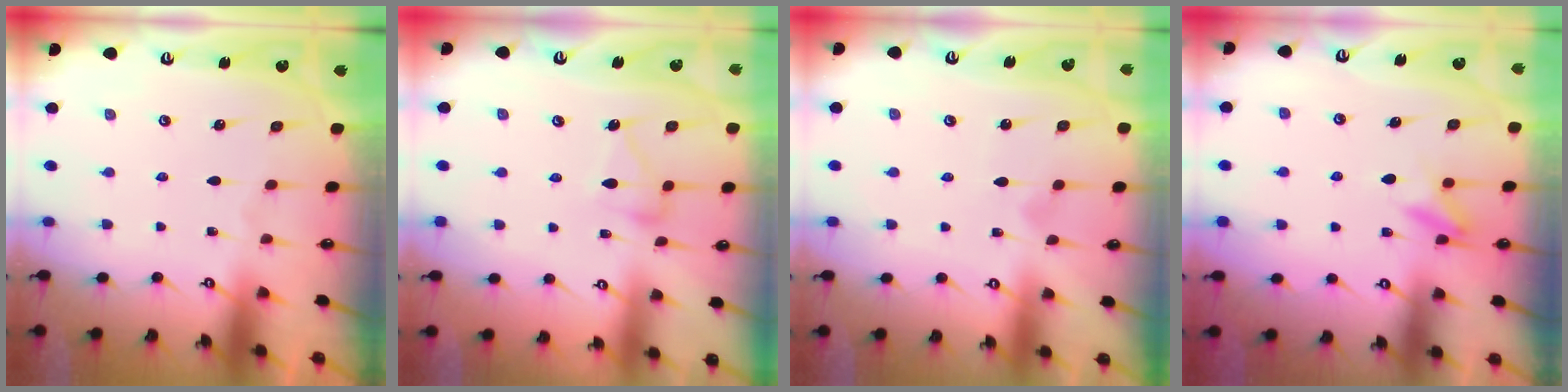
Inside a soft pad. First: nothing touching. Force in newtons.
{"total": 9.5, "press": 9.5, "slide": 0.5}
{"total": 5.9, "press": 5.9, "slide": 0.4}
{"total": 9.0, "press": 9.0, "slide": 1.1}